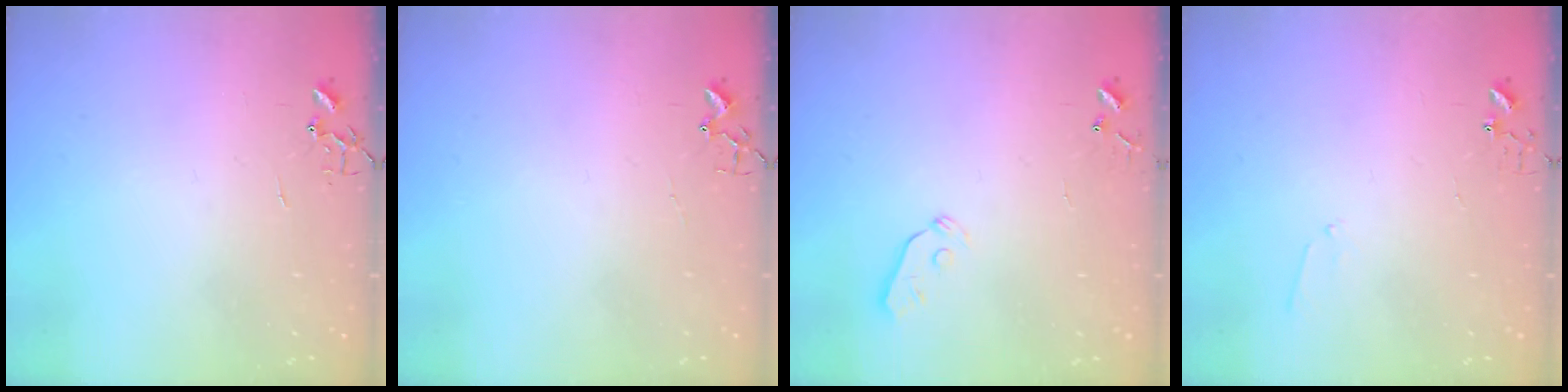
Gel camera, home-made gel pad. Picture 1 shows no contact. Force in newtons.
{"total": 4.1, "press": 4.1, "slide": 0.5}
{"total": 3.3, "press": 3.2, "slide": 0.7}
{"total": 4.8, "press": 4.7, "slide": 0.6}